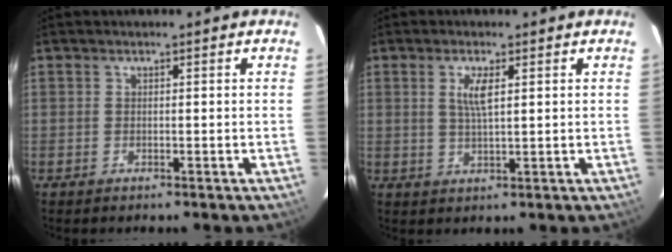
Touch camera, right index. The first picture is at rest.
{"total": 3.7, "force": [1.2, 0.9, 3.4], "torque": [-0.066, -0.001, 0.022]}